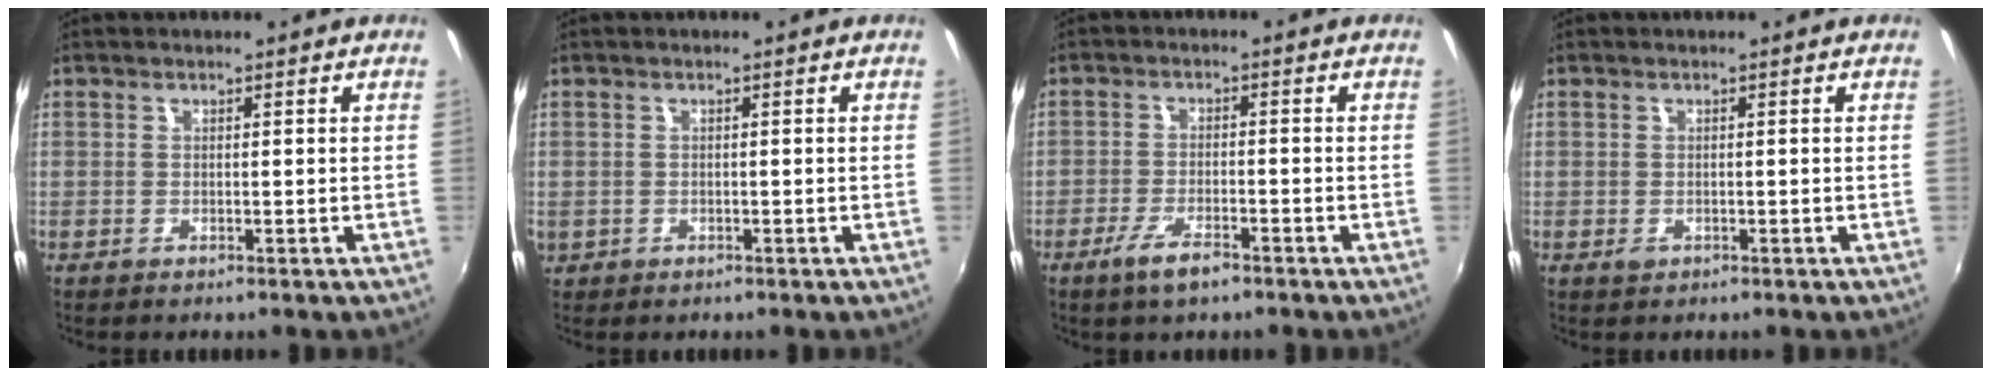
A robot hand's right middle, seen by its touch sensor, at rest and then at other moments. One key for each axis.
{"total": 2.2, "fx": -0.4, "fy": 2.0, "fz": 0.9, "tx": -0.019, "ty": -0.002, "tz": -0.004}
{"total": 5.3, "fx": -3.6, "fy": 1.5, "fz": 3.6, "tx": -0.087, "ty": -0.010, "tz": -0.067}
{"total": 1.0, "fx": -0.5, "fy": 0.8, "fz": 0.4, "tx": -0.006, "ty": -0.003, "tz": -0.008}